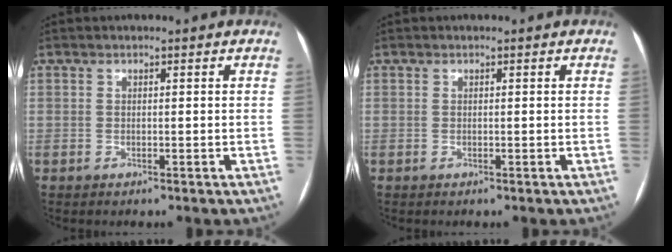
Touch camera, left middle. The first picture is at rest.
{"total": 0.0}